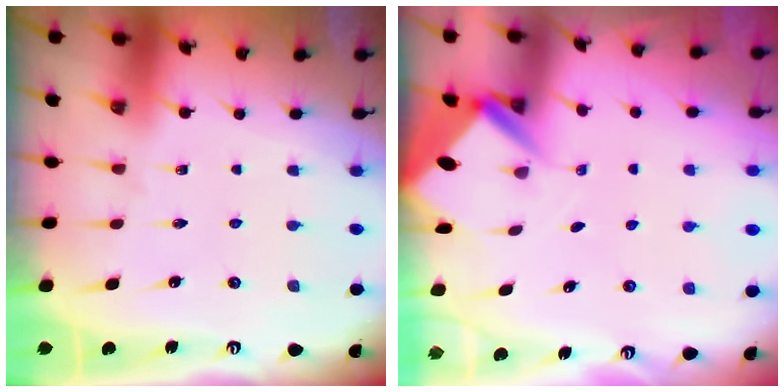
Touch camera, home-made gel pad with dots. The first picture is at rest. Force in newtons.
{"total": 2.8, "press": 2.8, "slide": 0.1}